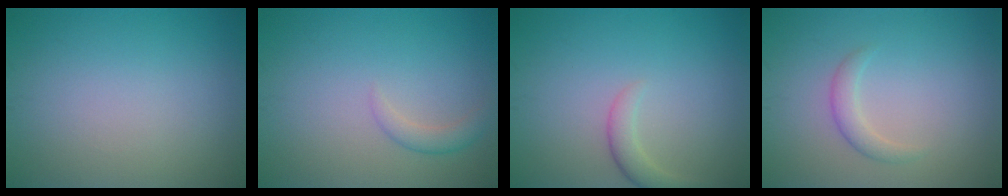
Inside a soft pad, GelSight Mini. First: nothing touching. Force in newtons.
{"total": 1.6, "press": 1.6, "slide": 0.0}
{"total": 2.0, "press": 2.0, "slide": 0.2}
{"total": 1.6, "press": 1.6, "slide": 0.2}